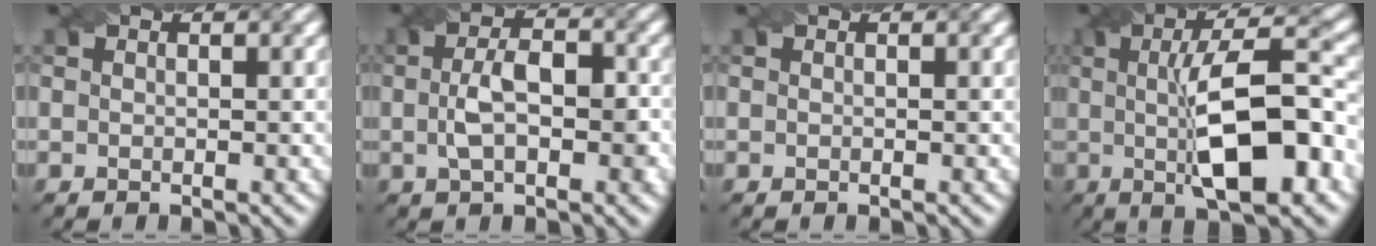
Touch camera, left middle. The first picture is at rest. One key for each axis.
{"total": 5.2, "fx": -0.4, "fy": 2.7, "fz": 4.5, "tx": -0.081, "ty": 0.000, "tz": -0.008}
{"total": 0.0}
{"total": 10.6, "fx": -0.8, "fy": 3.0, "fz": 10.2, "tx": -0.150, "ty": 0.007, "tz": -0.013}